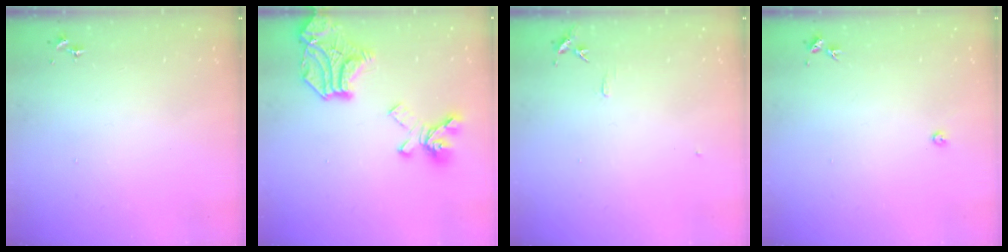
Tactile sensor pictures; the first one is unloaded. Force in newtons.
{"total": 21.3, "press": 21.2, "slide": 1.6}
{"total": 5.8, "press": 5.8, "slide": 0.6}
{"total": 2.2, "press": 2.2, "slide": 0.3}